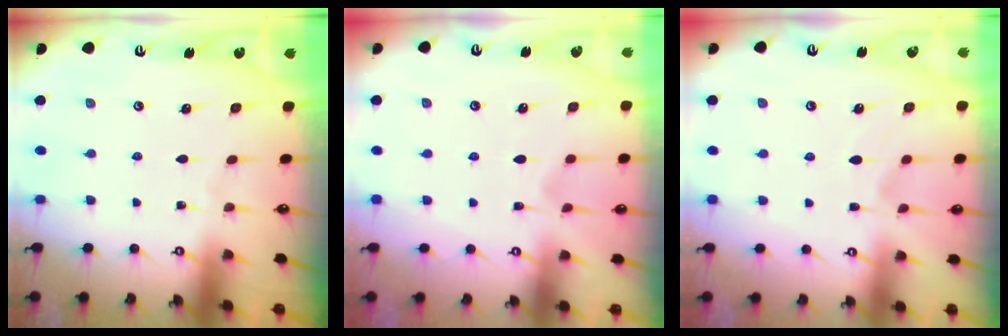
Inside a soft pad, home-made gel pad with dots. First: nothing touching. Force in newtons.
{"total": 2.2, "press": 1.9, "slide": 1.1}
{"total": 3.2, "press": 3.0, "slide": 1.3}